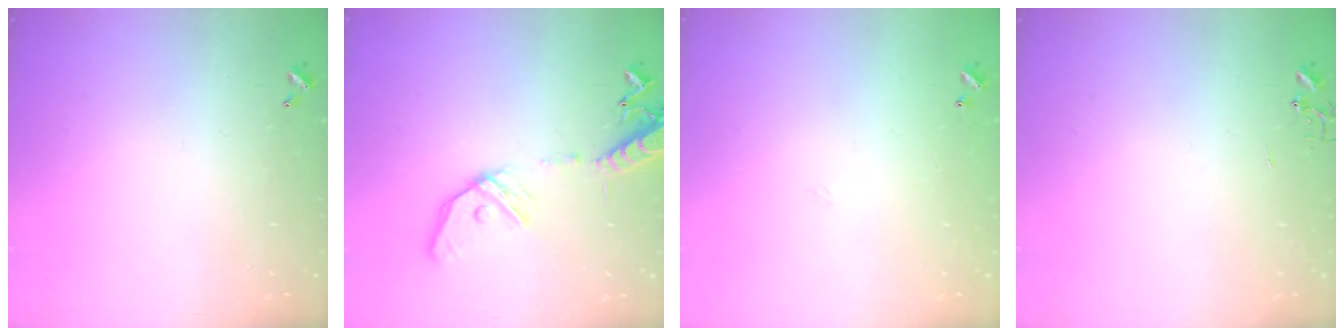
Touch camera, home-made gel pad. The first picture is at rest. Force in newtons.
{"total": 16.0, "press": 15.7, "slide": 3.1}
{"total": 3.8, "press": 3.8, "slide": 0.5}
{"total": 0.0}